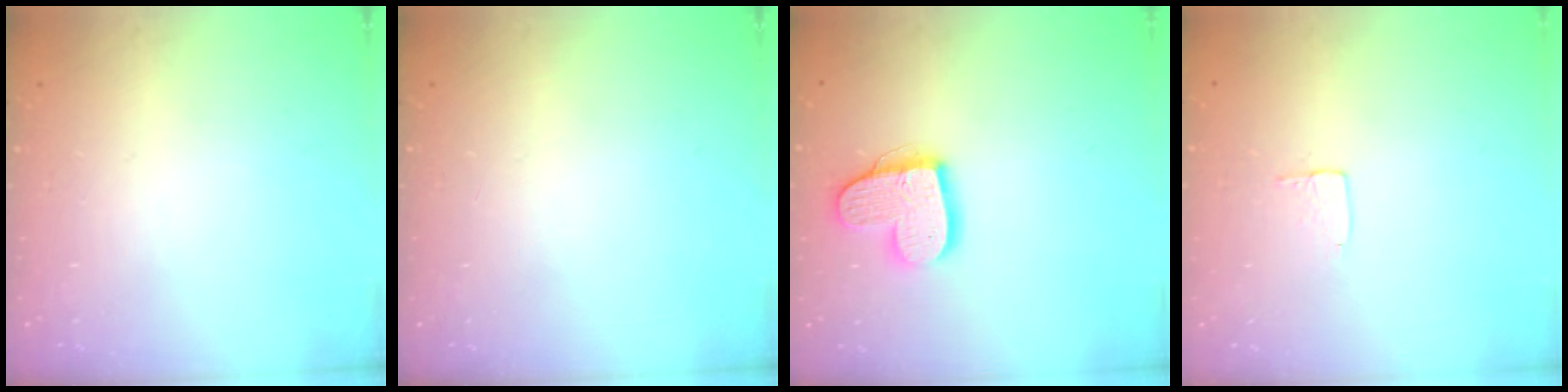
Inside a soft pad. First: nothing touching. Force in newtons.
{"total": 0.0}
{"total": 14.1, "press": 14.0, "slide": 1.1}
{"total": 3.7, "press": 3.7, "slide": 0.1}